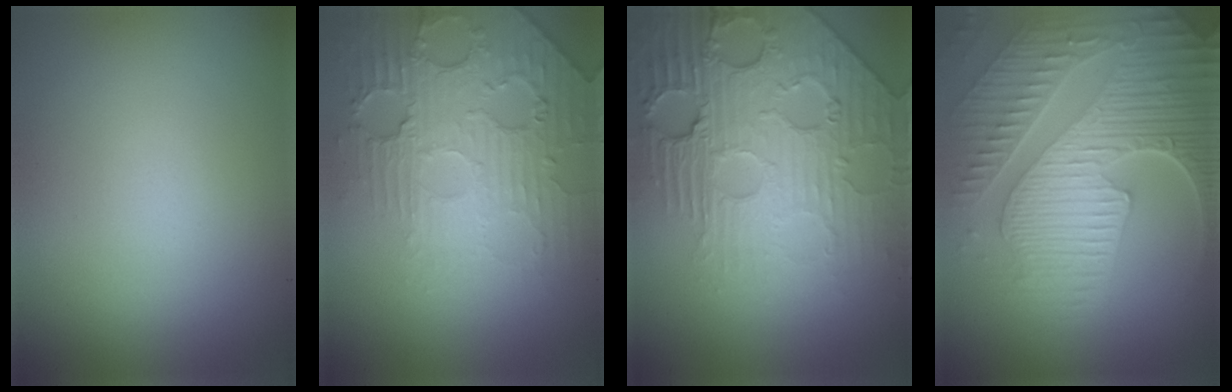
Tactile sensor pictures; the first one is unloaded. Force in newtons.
{"total": 4.5, "press": 4.1, "slide": 1.7}
{"total": 8.1, "press": 6.1, "slide": 5.4}
{"total": 10.0, "press": 6.6, "slide": 7.5}